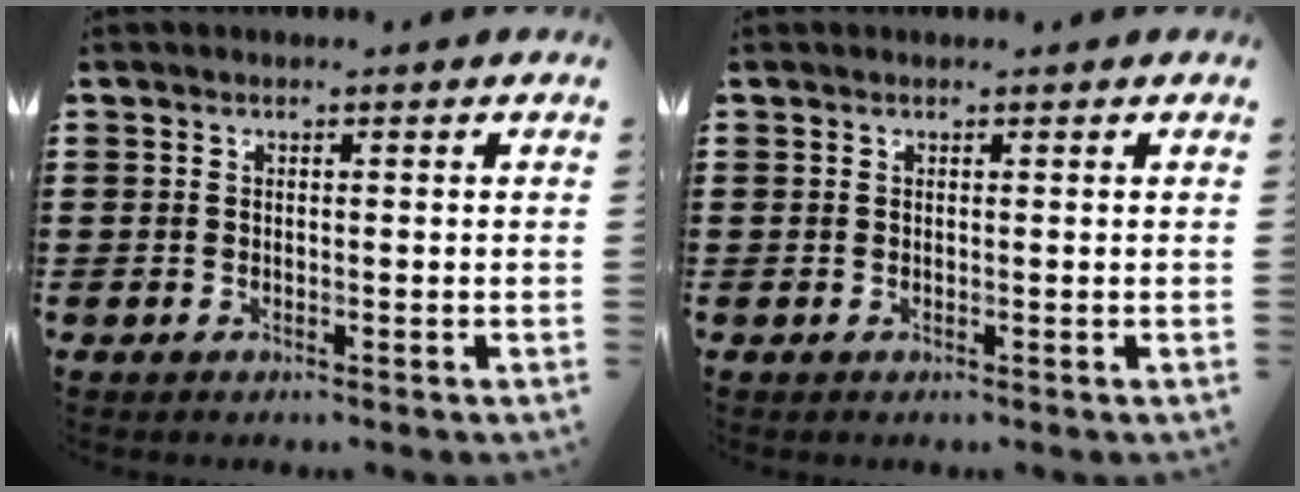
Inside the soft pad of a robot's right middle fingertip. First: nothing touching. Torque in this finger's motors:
{"motor_torque": [0.17, 0.14, -0.11, -0.03]}